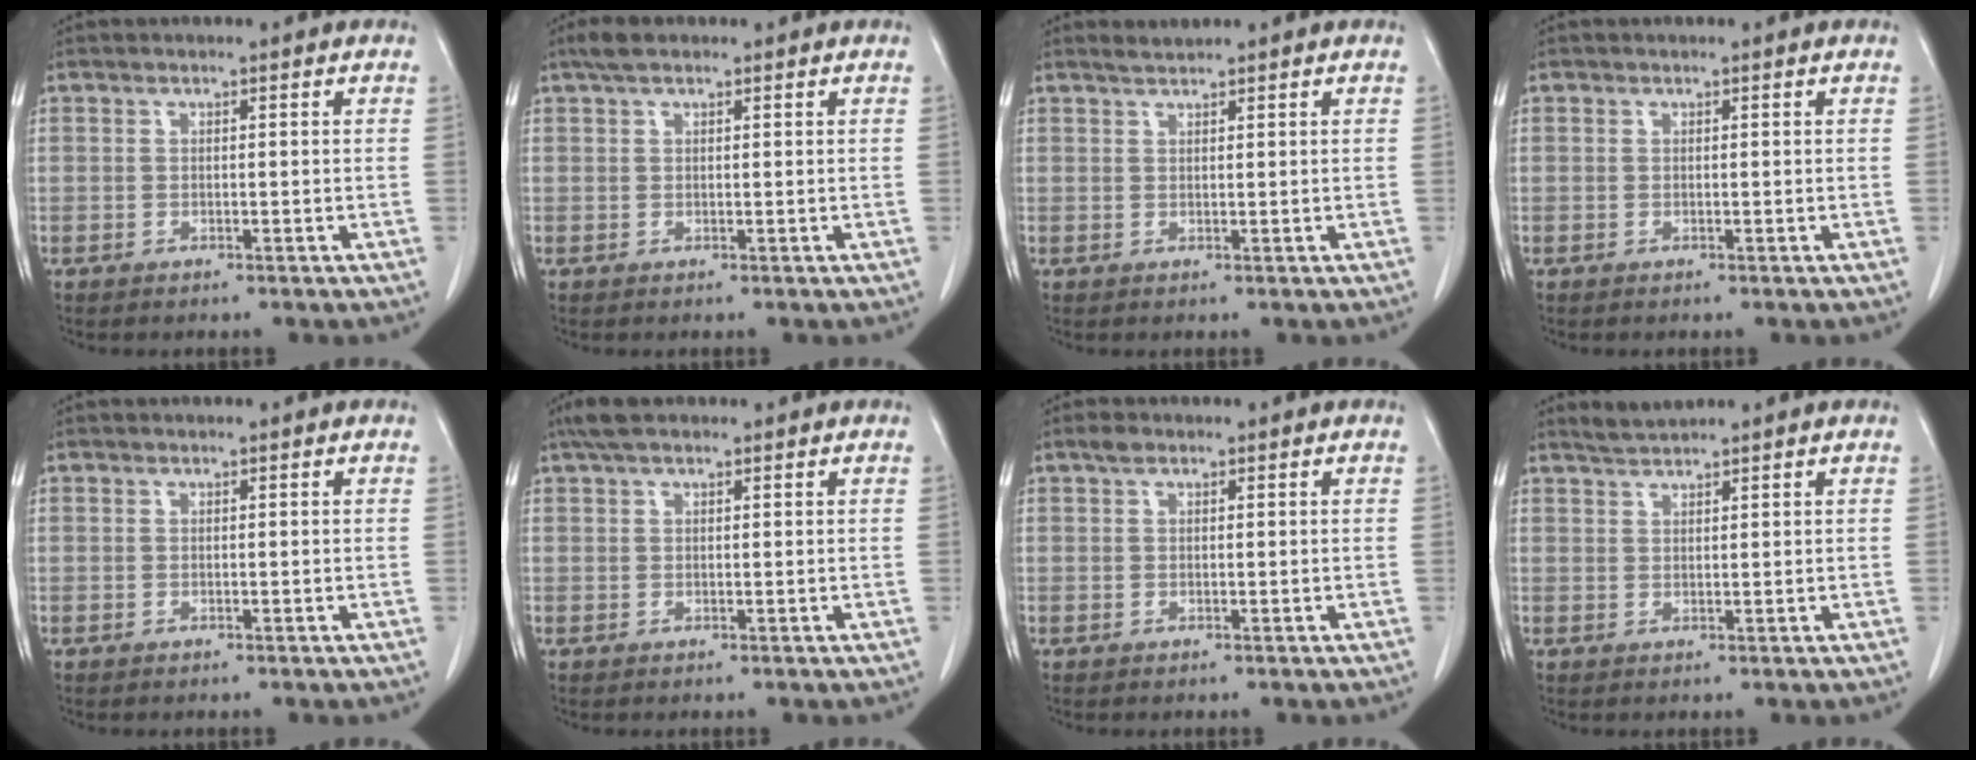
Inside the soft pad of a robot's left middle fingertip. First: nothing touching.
{"total": 2.6, "force": [1.9, 1.2, 1.5], "torque": [-0.031, 0.017, 0.033]}
{"total": 1.1, "force": [1.1, -0.1, 0.1], "torque": [-0.007, 0.002, 0.024]}
{"total": 0.0}
{"total": 0.0}
{"total": 3.7, "force": [2.7, 1.5, 2.0], "torque": [-0.044, 0.023, 0.049]}
{"total": 1.1, "force": [0.7, 0.6, 0.5], "torque": [-0.014, 0.010, 0.012]}
{"total": 2.2, "force": [2.2, -0.4, -0.1], "torque": [-0.005, 0.002, 0.049]}